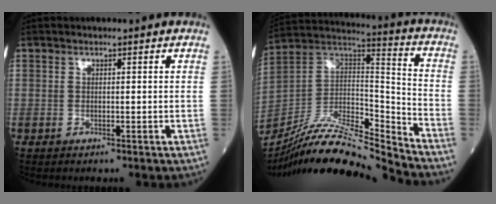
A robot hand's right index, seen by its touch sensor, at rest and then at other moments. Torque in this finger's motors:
{"motor_torque": [0.34, -0.29, 0.04, 0.01]}